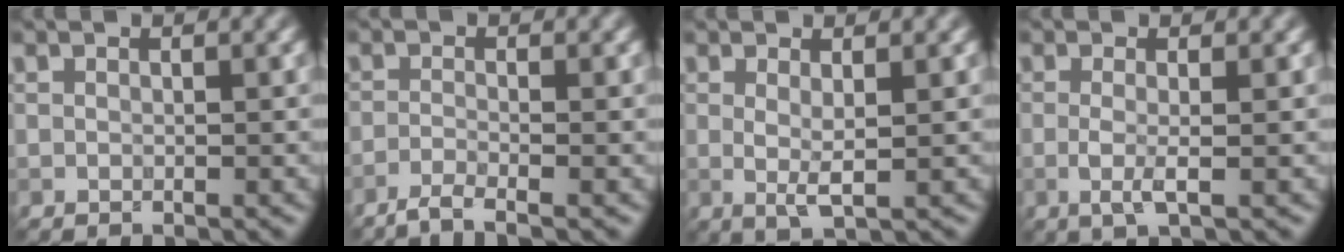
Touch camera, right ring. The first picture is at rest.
{"total": 2.5, "force": [-1.9, 0.4, 1.6], "torque": [-0.031, -0.002, -0.051]}
{"total": 1.9, "force": [0.3, 0.4, 1.8], "torque": [-0.040, -0.003, 0.004]}
{"total": 2.2, "force": [-0.3, 0.5, 2.1], "torque": [-0.046, -0.005, -0.012]}